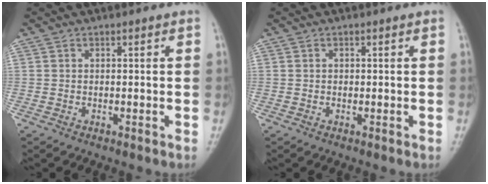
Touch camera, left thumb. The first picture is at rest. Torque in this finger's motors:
{"motor_torque": [-0.20, -0.21, 0.16, 0.00, -0.03]}